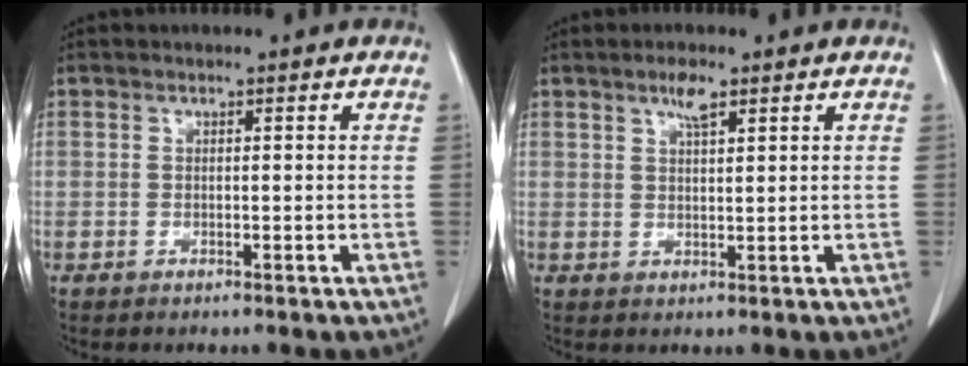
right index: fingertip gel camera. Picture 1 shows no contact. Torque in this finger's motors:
{"motor_torque": [0.07, 0.01, 0.02, 0.03]}